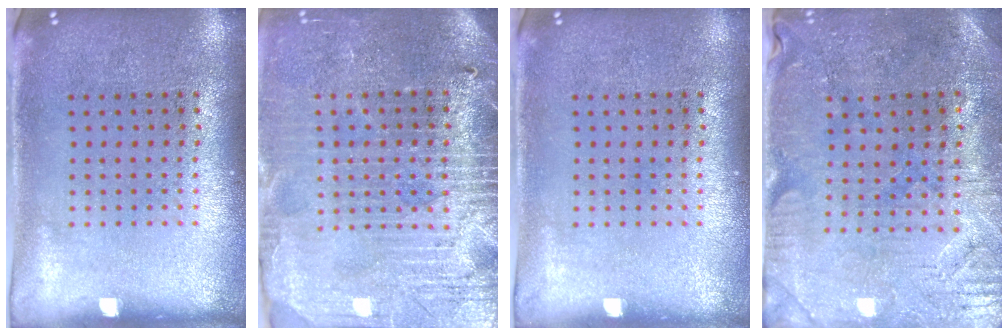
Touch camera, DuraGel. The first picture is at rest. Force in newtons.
{"total": 3.9, "press": 3.6, "slide": 1.5}
{"total": 0.0}
{"total": 0.8, "press": 0.6, "slide": 0.5}